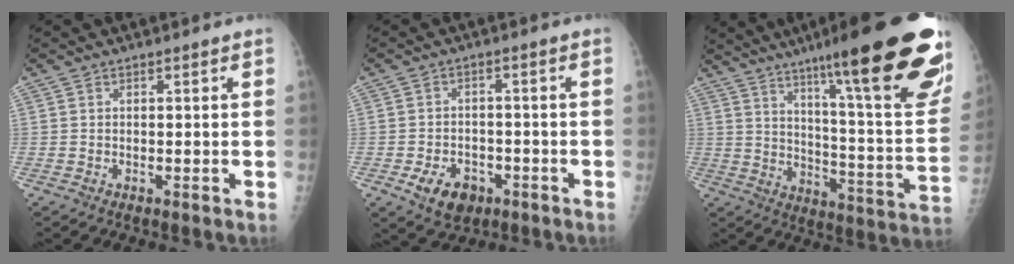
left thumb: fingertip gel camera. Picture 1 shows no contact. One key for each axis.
{"total": 7.4, "fx": -3.5, "fy": 5.2, "fz": 4.0, "tx": -0.054, "ty": 0.020, "tz": -0.049}
{"total": 31.2, "fx": 19.1, "fy": 4.2, "fz": 24.3, "tx": -0.281, "ty": -0.068, "tz": 0.278}